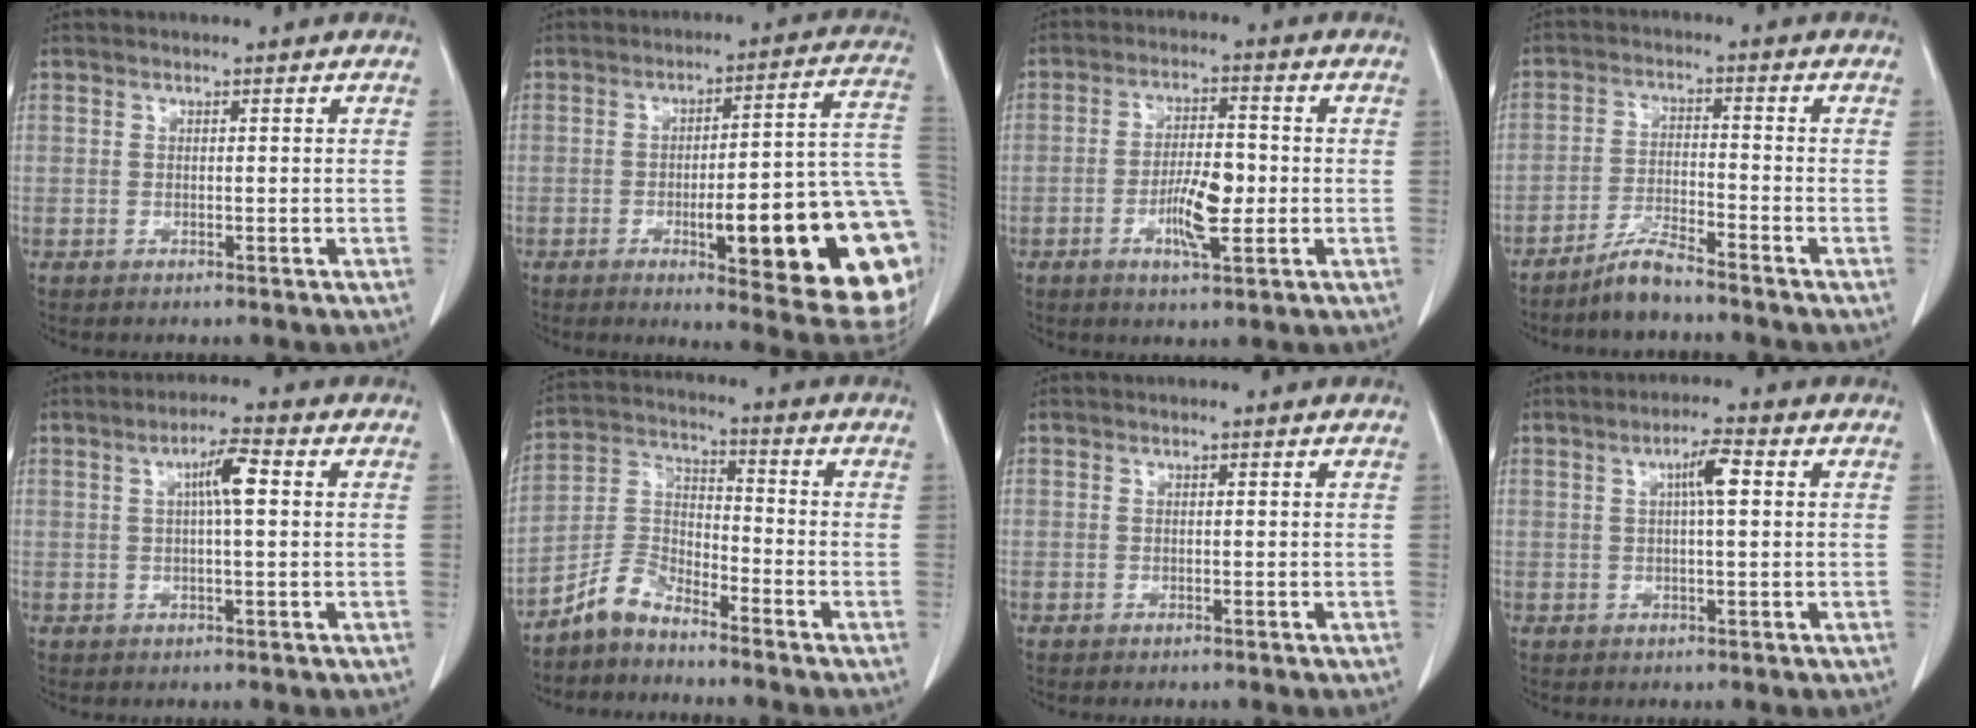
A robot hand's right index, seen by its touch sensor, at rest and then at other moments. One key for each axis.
{"total": 24.1, "fx": -5.9, "fy": 3.6, "fz": 23.1, "tx": -0.209, "ty": 0.008, "tz": -0.068}
{"total": 7.2, "fx": -1.7, "fy": 1.9, "fz": 6.7, "tx": -0.125, "ty": 0.002, "tz": -0.029}
{"total": 5.0, "fx": -4.4, "fy": 0.3, "fz": 2.4, "tx": -0.049, "ty": -0.012, "tz": -0.087}
{"total": 4.7, "fx": 1.0, "fy": 0.4, "fz": 4.6, "tx": -0.082, "ty": 0.008, "tz": 0.016}
{"total": 6.1, "fx": -5.3, "fy": 2.3, "fz": 1.9, "tx": -0.043, "ty": 0.011, "tz": -0.110}
{"total": 0.0}
{"total": 4.1, "fx": 1.1, "fy": 0.4, "fz": 4.0, "tx": -0.071, "ty": 0.007, "tz": 0.017}